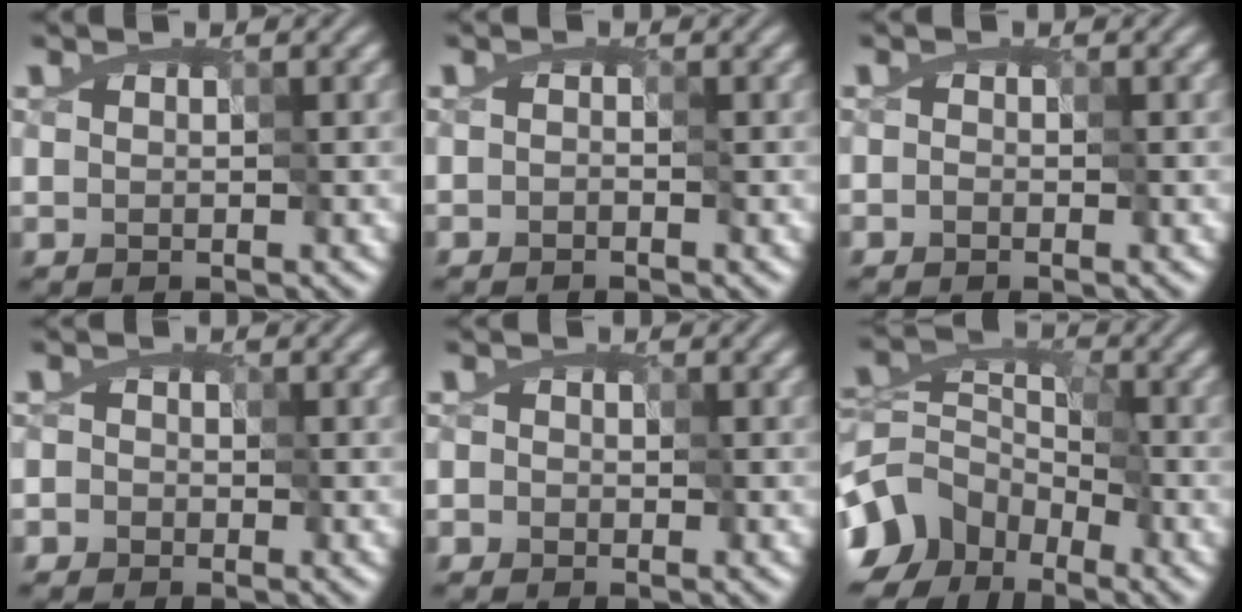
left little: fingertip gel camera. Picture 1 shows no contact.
{"total": 1.1, "force": [-0.6, 0.7, 0.7], "torque": [-0.004, 0.003, -0.011]}
{"total": 0.7, "force": [-0.4, 0.6, 0.2], "torque": [-0.001, -0.004, -0.010]}
{"total": 2.3, "force": [-0.6, 2.1, 0.7], "torque": [0.004, 0.012, -0.024]}
{"total": 1.5, "force": [-0.4, 1.4, 0.4], "torque": [-0.006, 0.004, -0.008]}
{"total": 8.2, "force": [-6.1, 4.8, 2.4], "torque": [-0.048, 0.000, -0.129]}